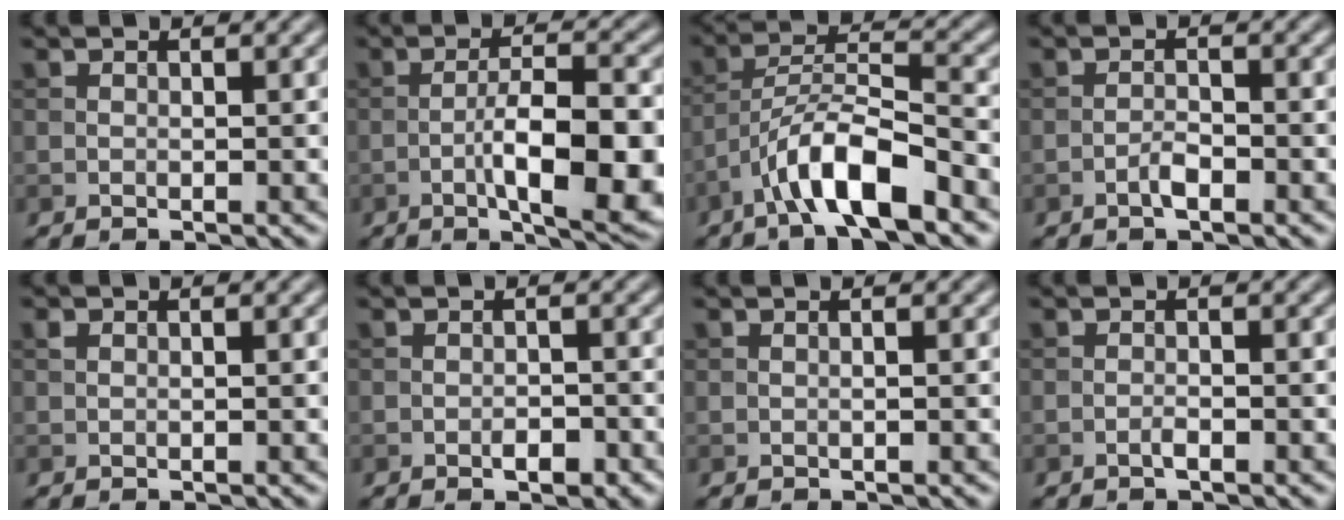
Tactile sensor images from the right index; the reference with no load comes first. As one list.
[{"total": 9.8, "force": [-2.7, 2.8, 9.0], "torque": [-0.139, -0.007, -0.038]}, {"total": 7.3, "force": [-4.5, 1.7, 5.5], "torque": [-0.096, 0.014, -0.080]}, {"total": 1.5, "force": [-0.9, 0.3, 1.2], "torque": [-0.022, 0.003, -0.020]}, {"total": 0.7, "force": [0.2, 0.3, 0.6], "torque": [-0.012, 0.003, 0.004]}, {"total": 1.7, "force": [-0.9, 0.7, 1.3], "torque": [-0.019, 0.000, -0.015]}, {"total": 0.6, "force": [0.0, 0.1, 0.6], "torque": [-0.010, 0.002, 0.000]}, {"total": 0.9, "force": [-0.6, 0.1, 0.7], "torque": [-0.013, 0.002, -0.012]}]